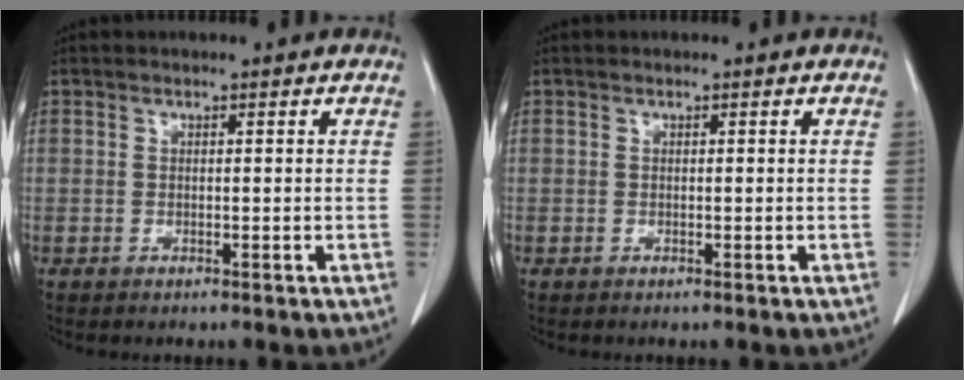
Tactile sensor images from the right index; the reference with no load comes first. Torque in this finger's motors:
{"motor_torque": [0.00, 0.00, 0.00, 0.00]}